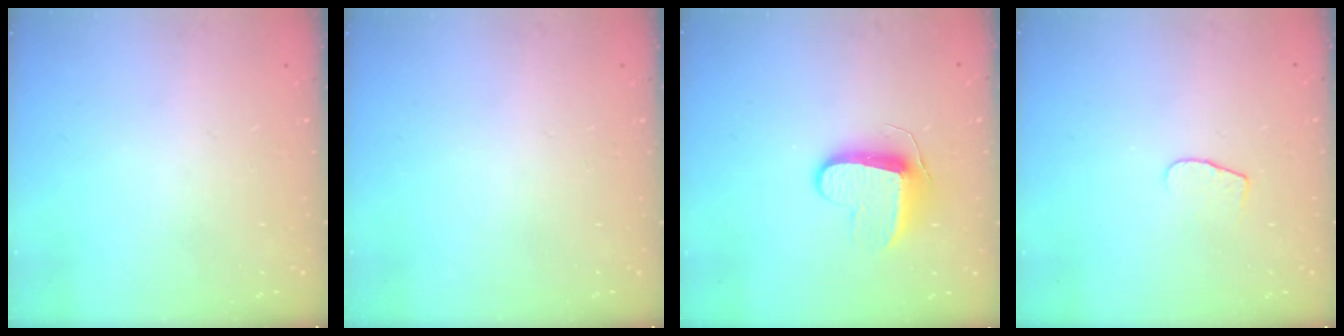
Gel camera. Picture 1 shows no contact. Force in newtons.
{"total": 0.0}
{"total": 9.5, "press": 9.5, "slide": 0.0}
{"total": 5.4, "press": 5.4, "slide": 0.5}